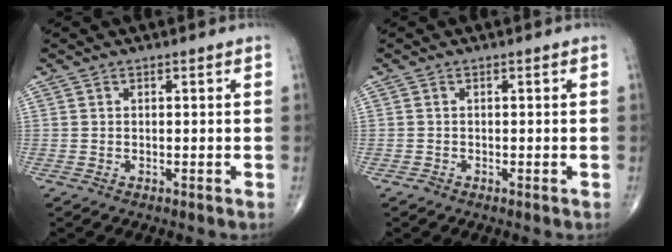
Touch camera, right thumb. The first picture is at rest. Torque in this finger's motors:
{"motor_torque": [-0.01, -0.15, -0.14, 0.01, -0.02]}